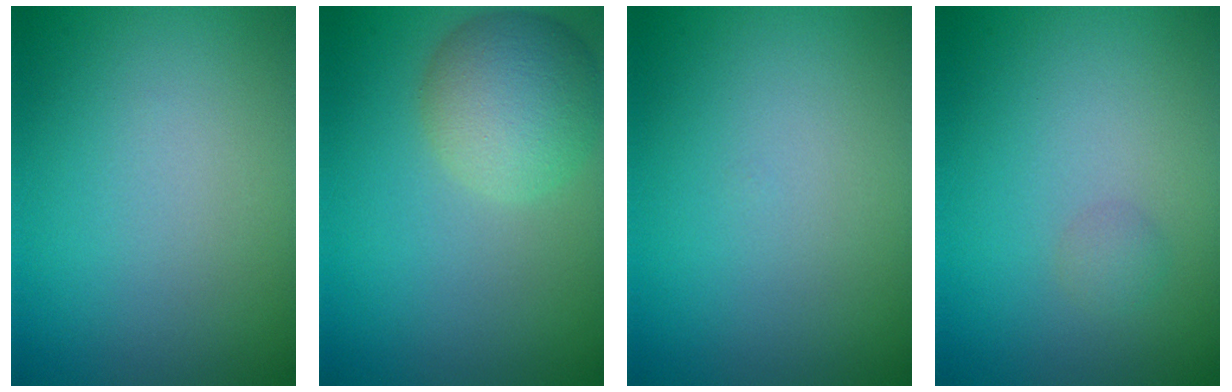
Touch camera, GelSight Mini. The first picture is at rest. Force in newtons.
{"total": 5.2, "press": 5.2, "slide": 0.1}
{"total": 0.0}
{"total": 1.0, "press": 1.0, "slide": 0.0}